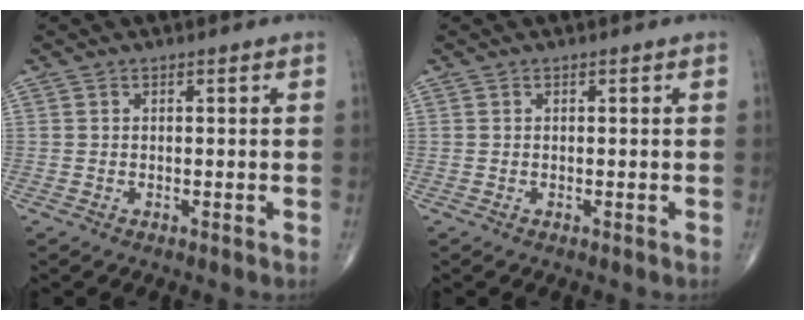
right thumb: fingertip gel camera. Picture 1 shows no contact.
{"total": 0.0}